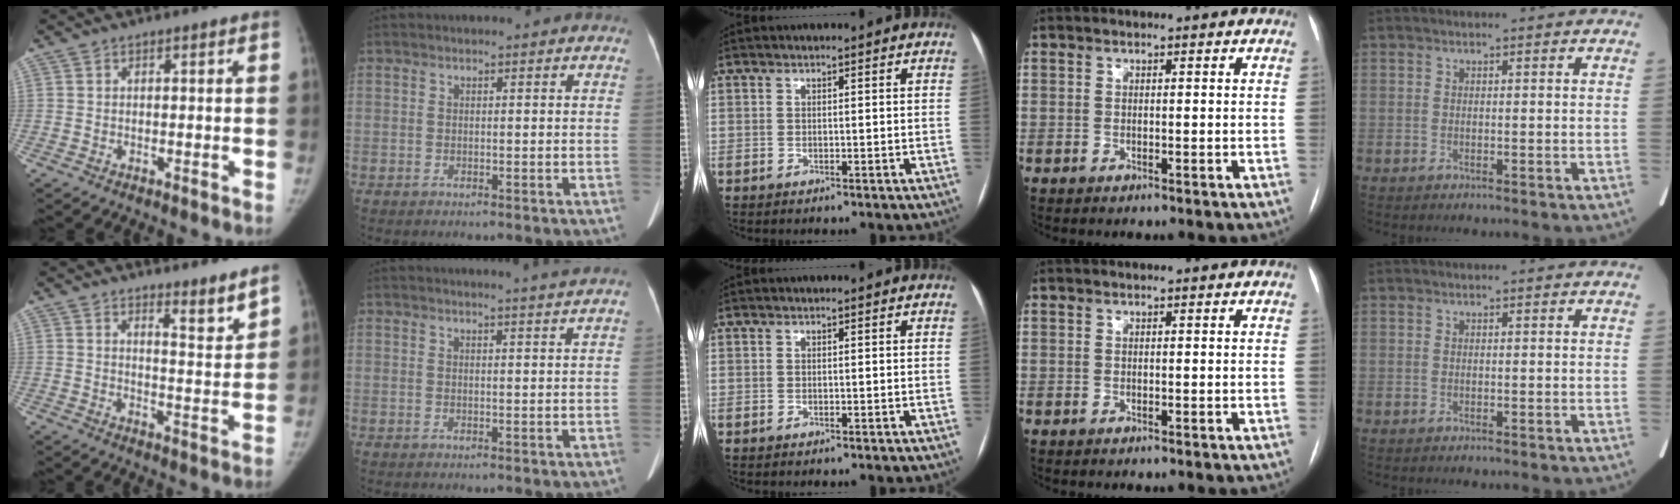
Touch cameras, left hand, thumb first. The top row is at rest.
{"thumb": {"total": 5.2, "force": [4.4, 0.7, 2.7], "torque": [-0.027, -0.045, 0.065]}, "index": {"total": 3.5, "force": [3.1, -1.1, 1.2], "torque": [-0.016, -0.004, 0.034]}}